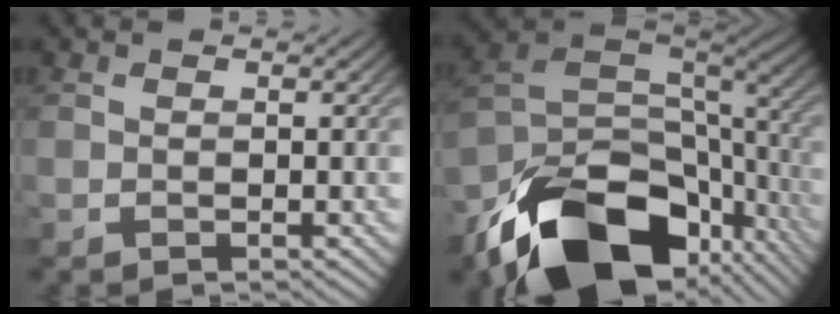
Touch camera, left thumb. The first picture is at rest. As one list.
[{"total": 18.3, "force": [-10.5, 10.4, 10.9], "torque": [-0.222, -0.056, -0.148]}]